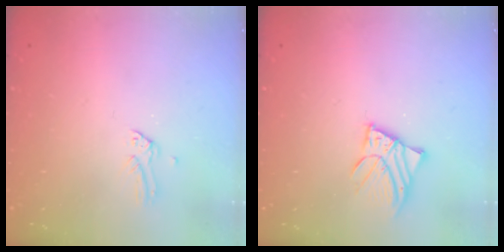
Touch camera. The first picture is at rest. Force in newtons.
{"total": 5.9, "press": 5.9, "slide": 0.9}